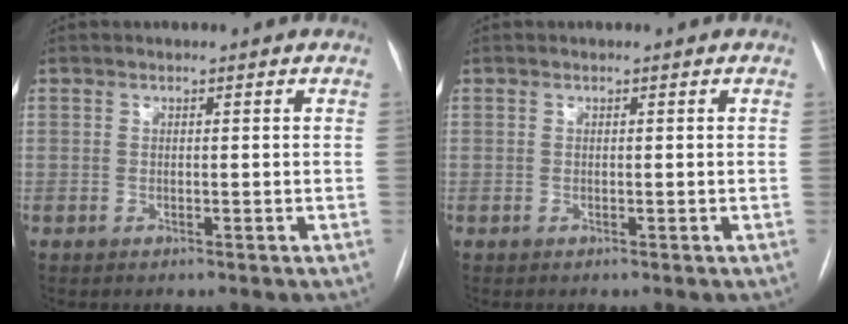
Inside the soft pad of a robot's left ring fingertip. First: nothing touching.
{"total": 0.0}